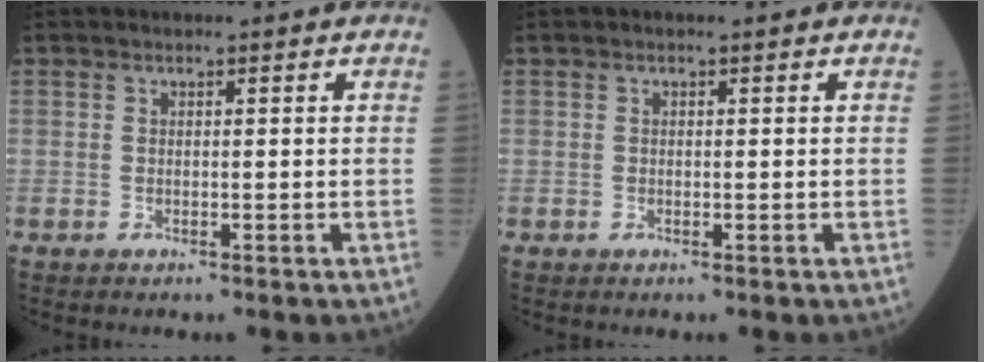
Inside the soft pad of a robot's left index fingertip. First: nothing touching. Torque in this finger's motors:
{"motor_torque": [-0.19, 0.06, -0.02, -0.01]}